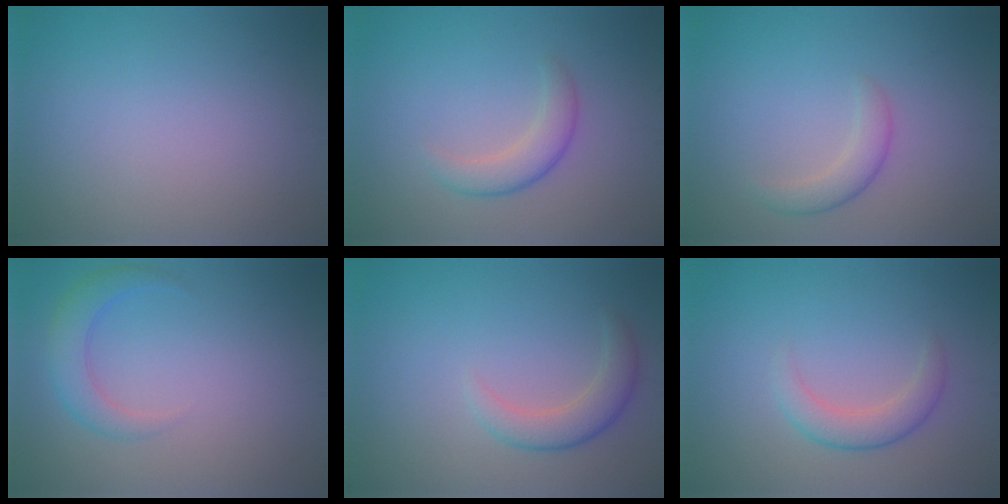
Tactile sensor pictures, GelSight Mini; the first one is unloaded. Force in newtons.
{"total": 2.8, "press": 2.8, "slide": 0.2}
{"total": 2.2, "press": 2.2, "slide": 0.1}
{"total": 2.9, "press": 2.9, "slide": 0.2}
{"total": 2.9, "press": 2.9, "slide": 0.2}
{"total": 2.8, "press": 2.8, "slide": 0.2}